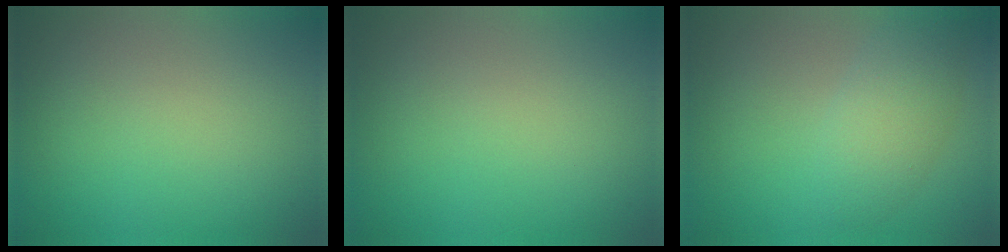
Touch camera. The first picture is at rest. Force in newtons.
{"total": 0.0}
{"total": 3.3, "press": 3.3, "slide": 0.1}